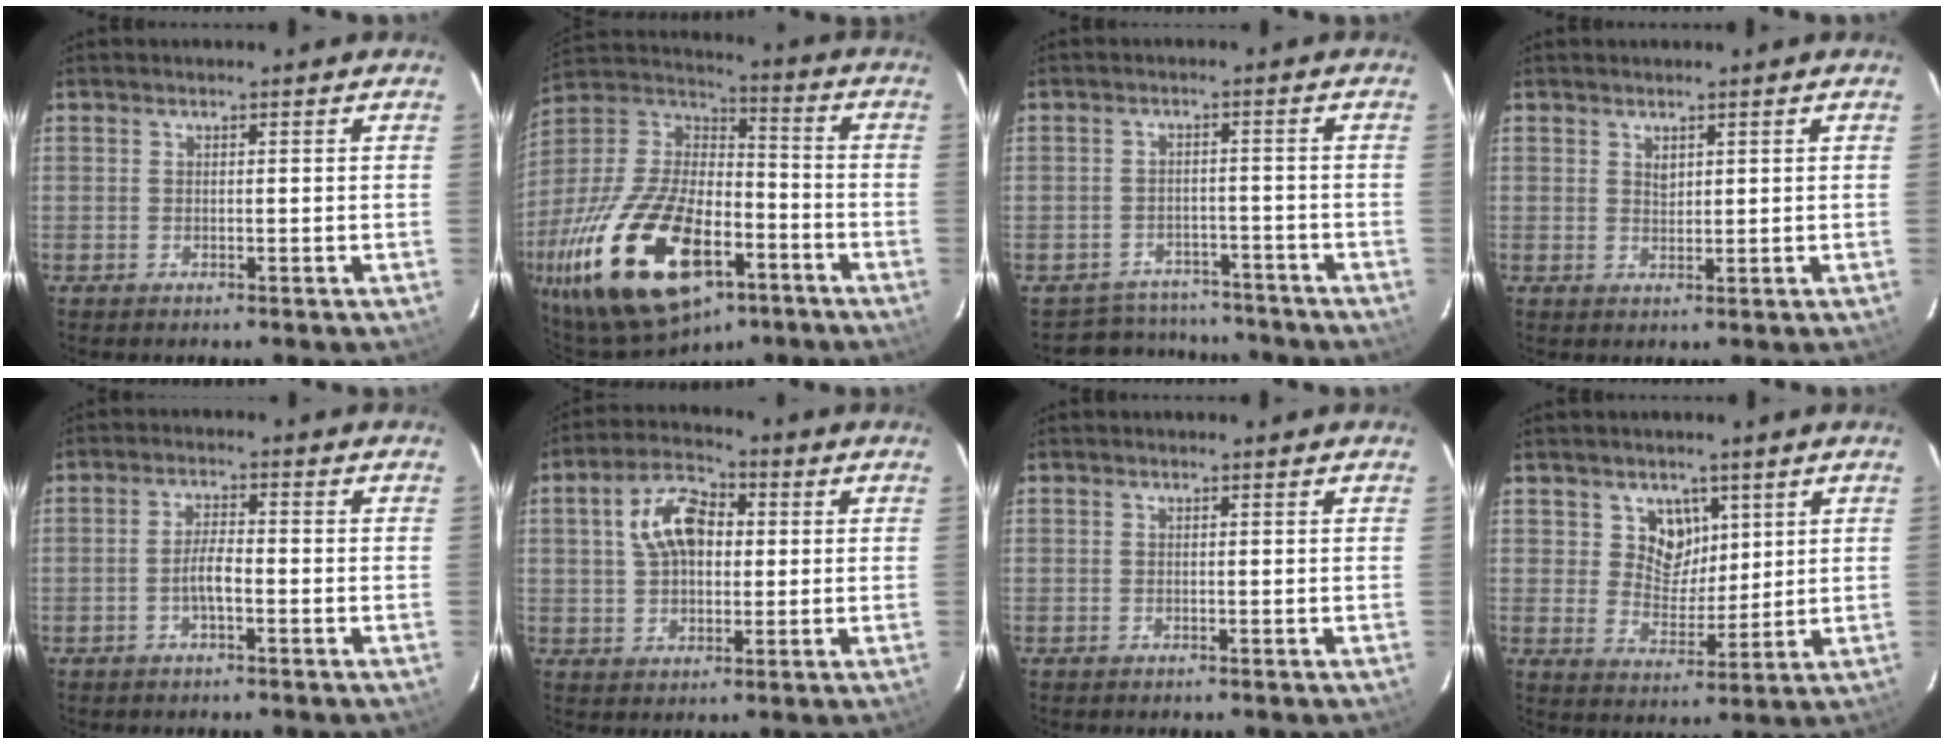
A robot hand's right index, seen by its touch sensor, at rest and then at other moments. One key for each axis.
{"total": 28.9, "fx": -14.8, "fy": 14.2, "fz": 20.3, "tx": -0.409, "ty": -0.021, "tz": -0.246}
{"total": 9.0, "fx": -7.9, "fy": 4.4, "fz": 0.5, "tx": -0.019, "ty": 0.025, "tz": -0.099}
{"total": 1.3, "fx": 0.8, "fy": 0.8, "fz": 0.6, "tx": -0.009, "ty": 0.002, "tz": 0.016}
{"total": 3.5, "fx": -1.4, "fy": 0.9, "fz": 3.0, "tx": -0.063, "ty": 0.003, "tz": -0.026}
{"total": 9.9, "fx": 1.8, "fy": 6.3, "fz": 7.5, "tx": -0.143, "ty": 0.028, "tz": 0.030}
{"total": 0.0}
{"total": 6.5, "fx": 3.1, "fy": 5.4, "fz": 2.1, "tx": -0.031, "ty": -0.007, "tz": 0.059}